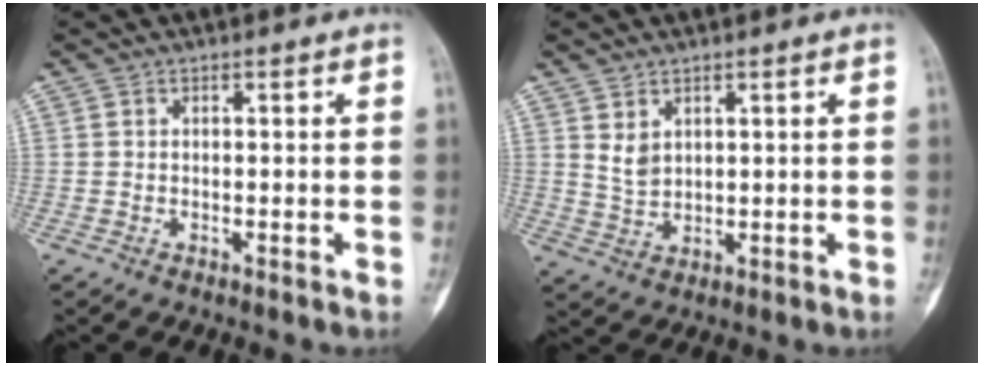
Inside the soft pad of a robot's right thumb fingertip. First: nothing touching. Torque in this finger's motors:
{"motor_torque": [-0.52, -0.21, 0.52, 0.24, 0.05]}